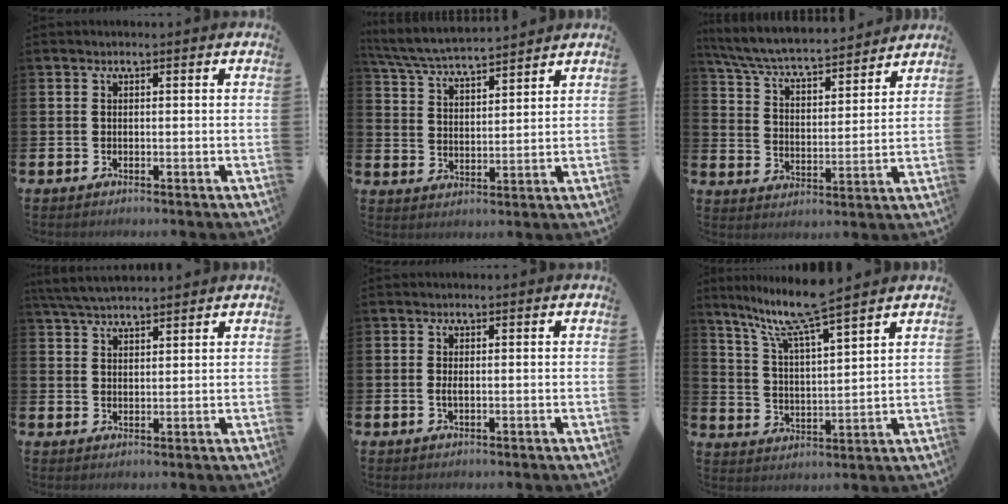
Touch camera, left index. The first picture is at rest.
{"total": 5.7, "force": [5.6, 0.4, 1.1], "torque": [-0.045, -0.034, 0.097]}
{"total": 6.7, "force": [6.4, 0.8, 1.9], "torque": [-0.068, -0.050, 0.107]}
{"total": 4.7, "force": [4.5, 0.6, 1.2], "torque": [-0.031, -0.017, 0.082]}
{"total": 0.8, "force": [0.0, 0.2, 0.8], "torque": [-0.013, 0.000, -0.002]}
{"total": 9.6, "force": [8.6, 0.3, 4.3], "torque": [-0.106, -0.046, 0.150]}